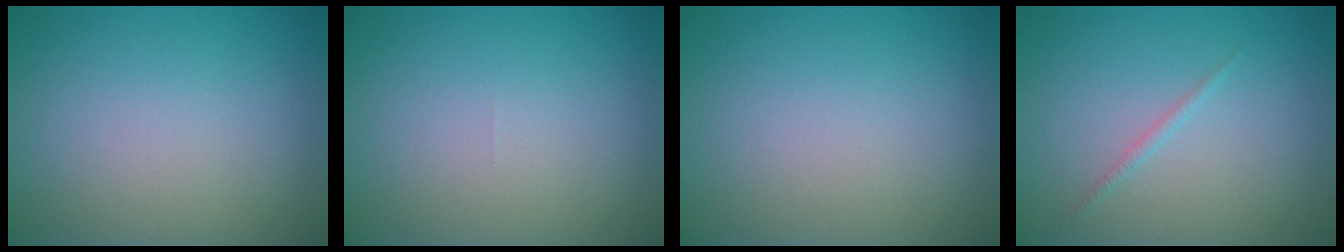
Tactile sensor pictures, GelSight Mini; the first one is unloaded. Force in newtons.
{"total": 0.0}
{"total": 0.0}
{"total": 0.7, "press": 0.7, "slide": 0.0}